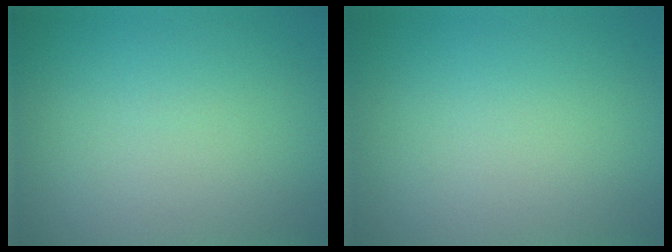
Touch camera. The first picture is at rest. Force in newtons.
{"total": 0.0}